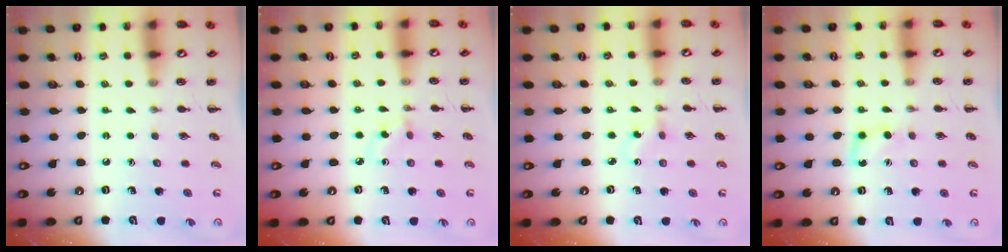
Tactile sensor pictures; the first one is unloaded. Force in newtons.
{"total": 2.9, "press": 2.7, "slide": 1.2}
{"total": 2.1, "press": 1.9, "slide": 0.9}
{"total": 3.5, "press": 3.3, "slide": 1.2}